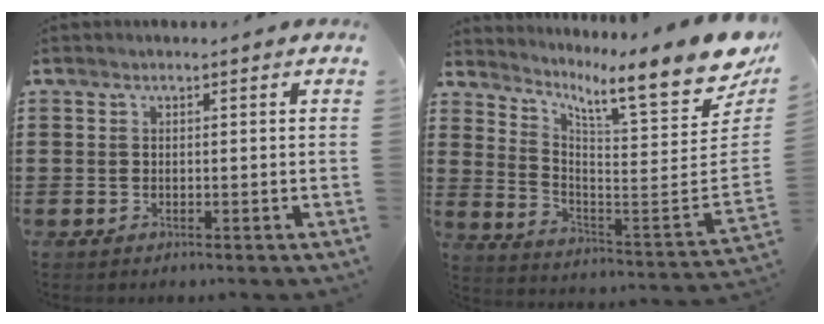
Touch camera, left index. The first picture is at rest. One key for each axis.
{"total": 9.8, "fx": 7.4, "fy": 0.6, "fz": 6.4, "tx": -0.113, "ty": -0.078, "tz": 0.108}